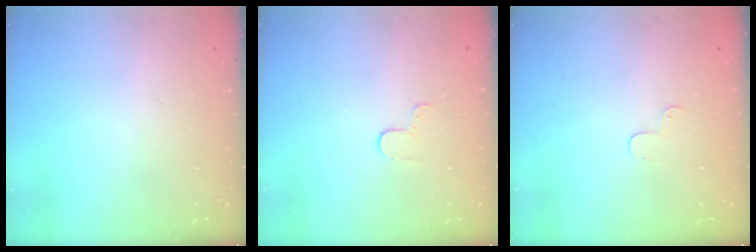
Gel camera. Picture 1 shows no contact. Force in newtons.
{"total": 3.4, "press": 3.4, "slide": 0.3}
{"total": 2.9, "press": 2.8, "slide": 0.3}